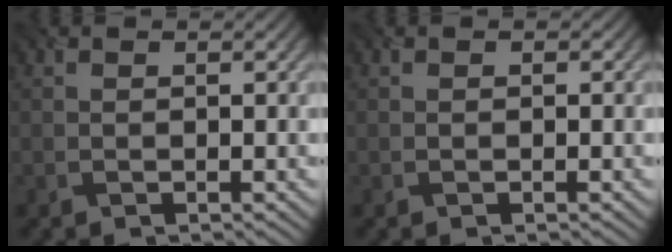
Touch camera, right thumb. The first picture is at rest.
{"total": 0.0}